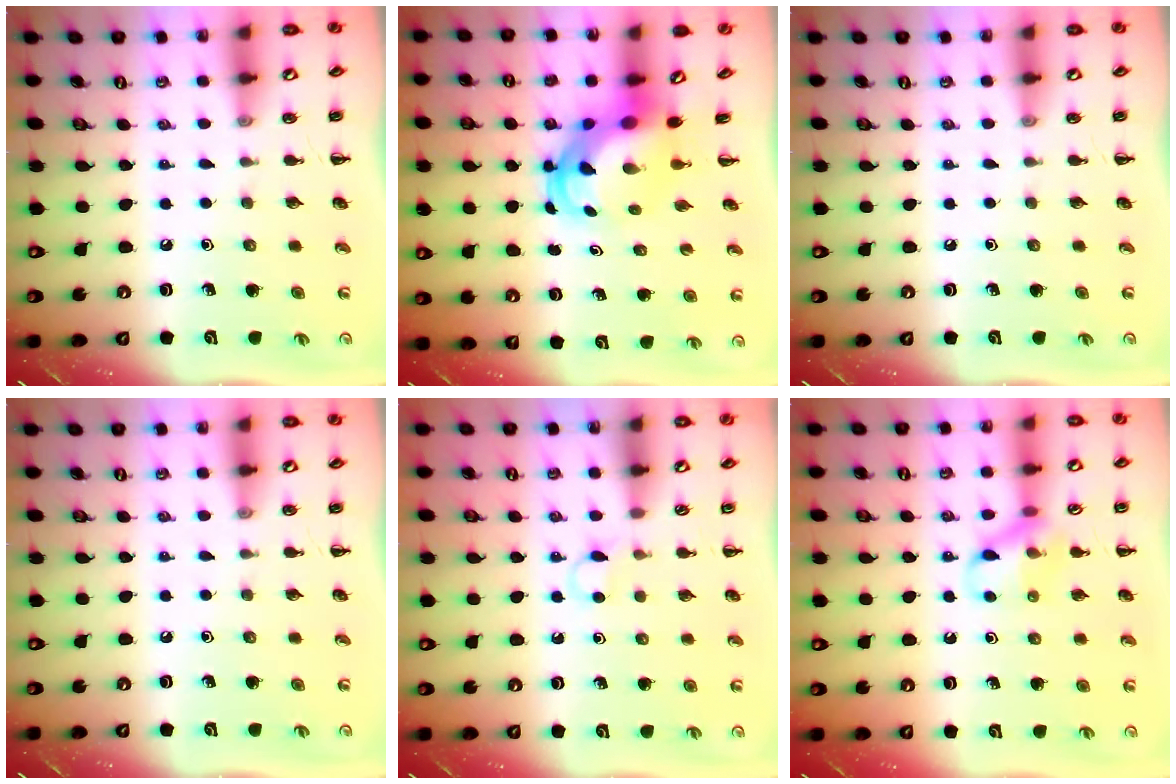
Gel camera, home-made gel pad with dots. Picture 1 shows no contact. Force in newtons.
{"total": 5.2, "press": 4.9, "slide": 1.5}
{"total": 0.0}
{"total": 0.0}
{"total": 3.1, "press": 2.9, "slide": 1.0}
{"total": 10.6, "press": 10.6, "slide": 0.9}